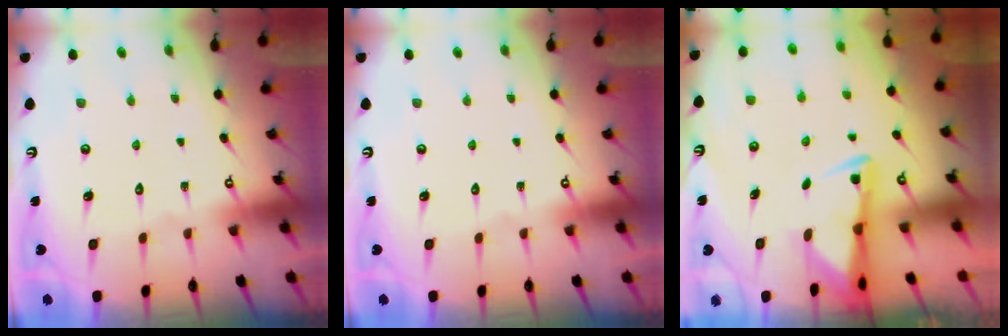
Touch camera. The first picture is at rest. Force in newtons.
{"total": 0.0}
{"total": 2.7, "press": 2.6, "slide": 0.5}